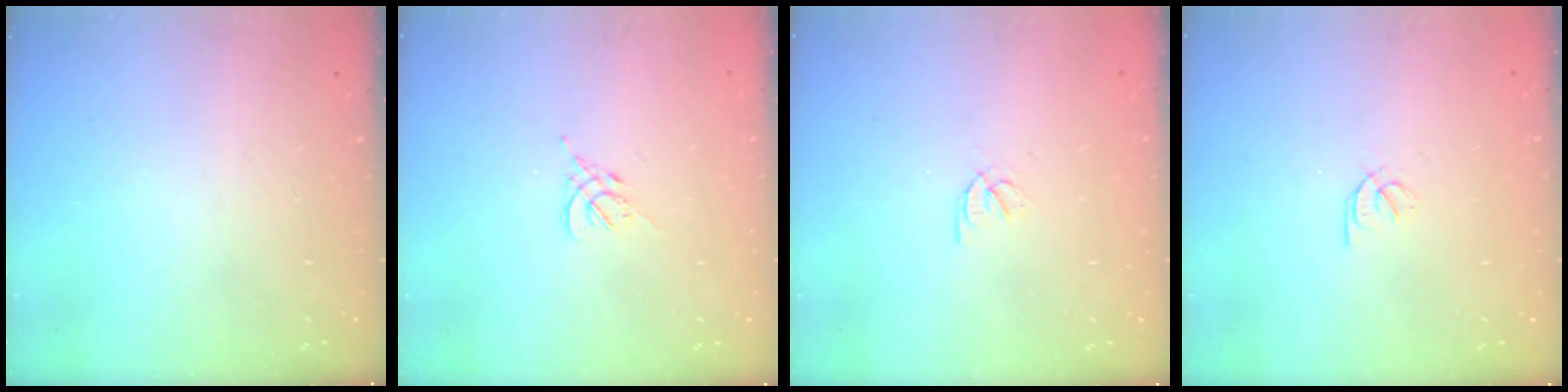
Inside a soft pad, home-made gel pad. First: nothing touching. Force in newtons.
{"total": 1.2, "press": 1.1, "slide": 0.5}
{"total": 2.2, "press": 2.2, "slide": 0.2}
{"total": 1.6, "press": 1.6, "slide": 0.3}